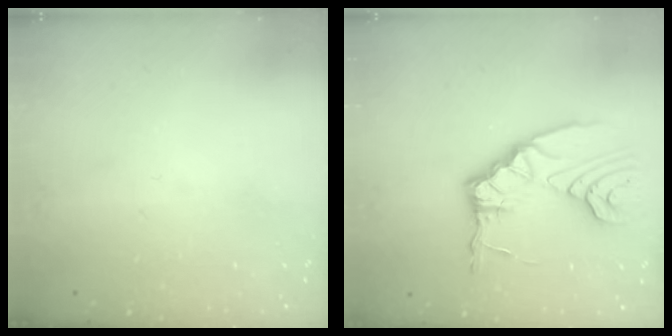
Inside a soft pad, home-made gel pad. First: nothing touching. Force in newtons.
{"total": 9.3, "press": 9.3, "slide": 0.4}